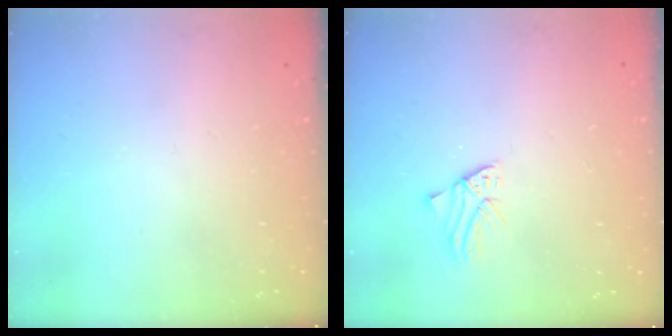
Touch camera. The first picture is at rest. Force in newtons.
{"total": 1.4, "press": 1.4, "slide": 0.1}